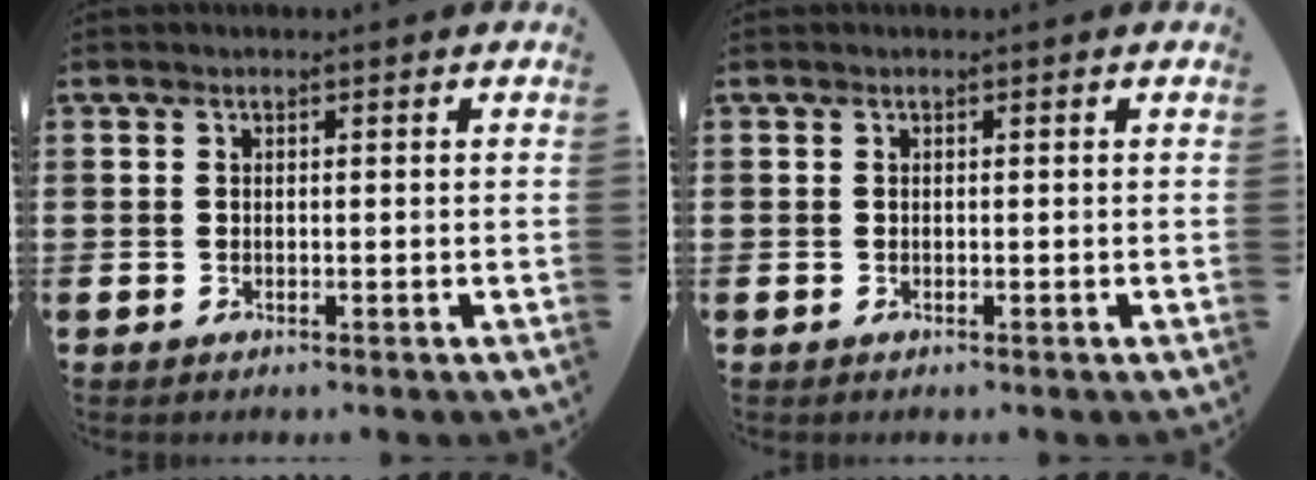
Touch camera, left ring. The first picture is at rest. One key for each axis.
{"total": 0.0}